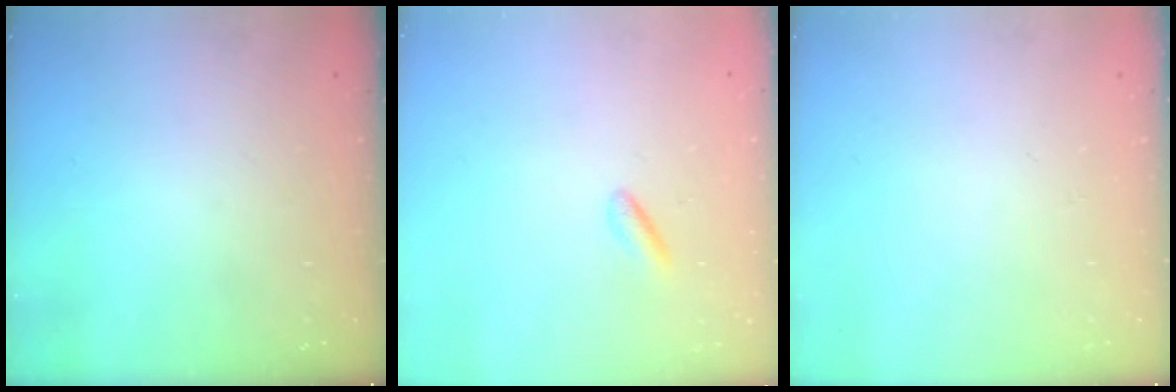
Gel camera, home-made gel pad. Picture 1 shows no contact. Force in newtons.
{"total": 1.0, "press": 0.8, "slide": 0.6}
{"total": 0.0}